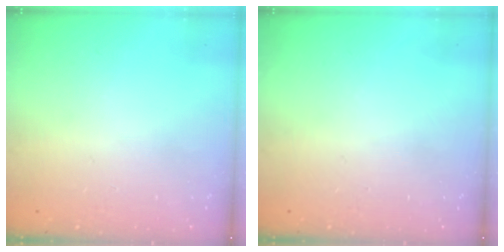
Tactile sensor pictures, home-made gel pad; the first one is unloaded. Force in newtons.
{"total": 0.0}